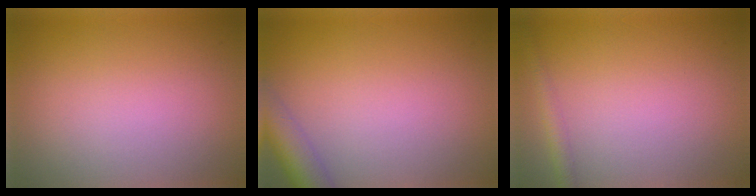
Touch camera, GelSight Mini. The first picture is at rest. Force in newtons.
{"total": 4.3, "press": 4.3, "slide": 0.3}
{"total": 1.5, "press": 1.5, "slide": 0.1}